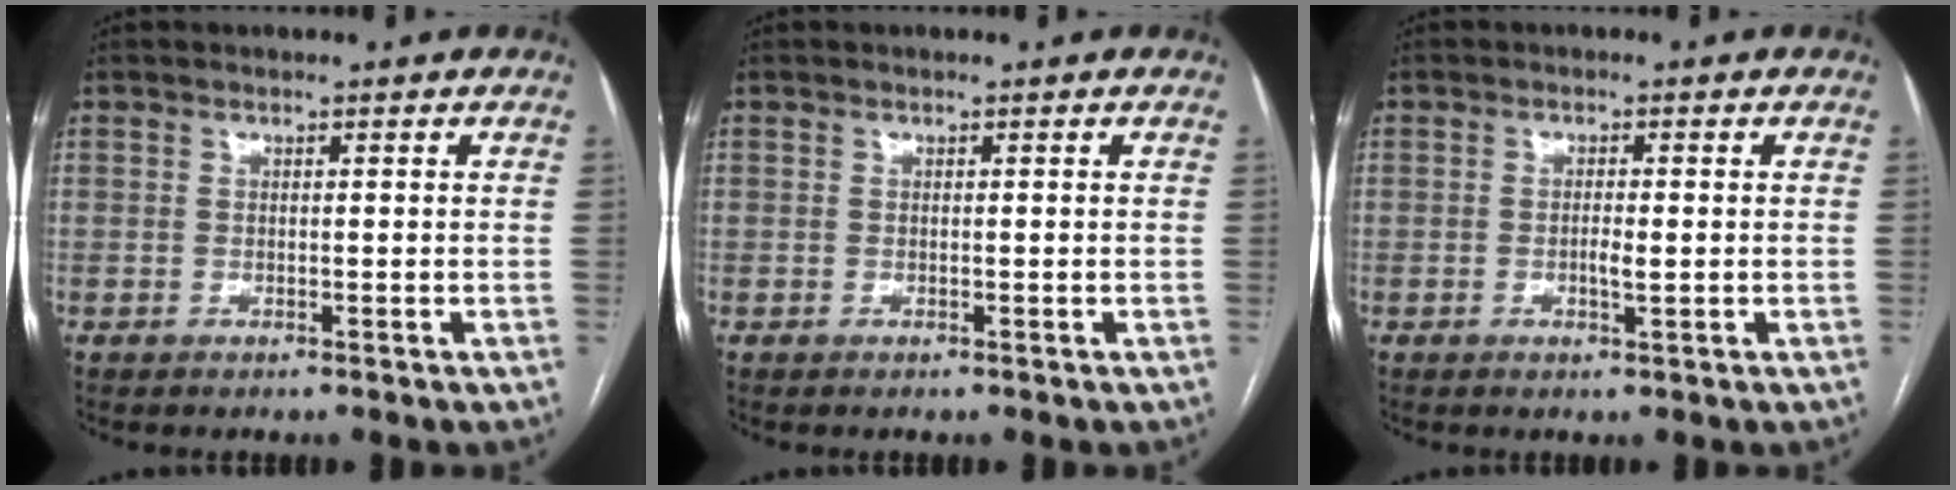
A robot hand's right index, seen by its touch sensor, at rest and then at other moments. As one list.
[{"total": 0.0}, {"total": 2.1, "force": [-0.3, 0.4, 2.0], "torque": [-0.039, -0.001, -0.005]}]